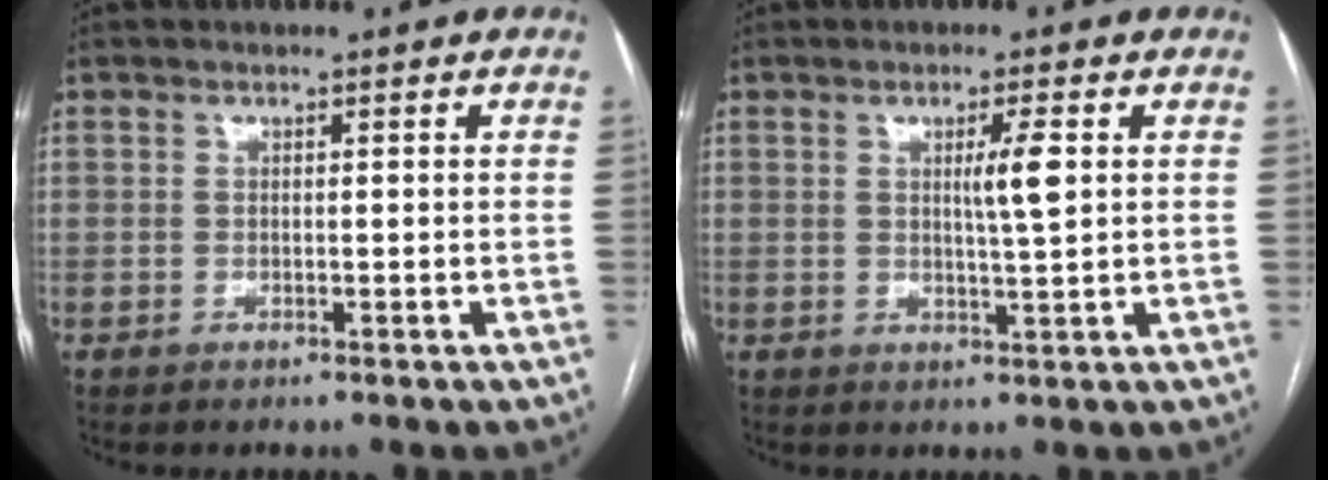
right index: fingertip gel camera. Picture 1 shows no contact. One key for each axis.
{"total": 4.0, "fx": 0.9, "fy": -0.2, "fz": 3.9, "tx": -0.065, "ty": -0.004, "tz": 0.015}